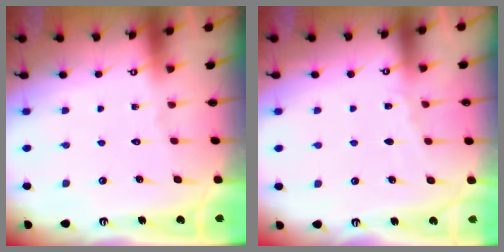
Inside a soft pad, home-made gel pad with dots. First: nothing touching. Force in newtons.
{"total": 4.1, "press": 4.1, "slide": 0.5}